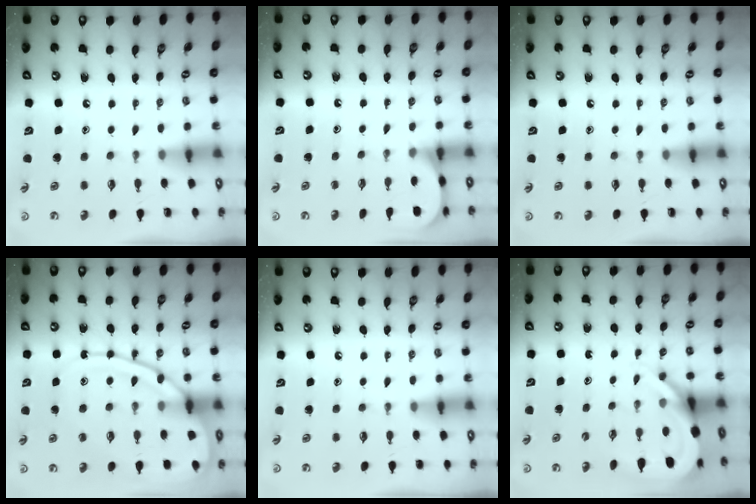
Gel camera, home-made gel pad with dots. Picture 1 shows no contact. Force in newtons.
{"total": 1.4, "press": 1.4, "slide": 0.1}
{"total": 0.0}
{"total": 14.1, "press": 14.1, "slide": 1.1}
{"total": 0.0}
{"total": 7.0, "press": 6.9, "slide": 0.6}